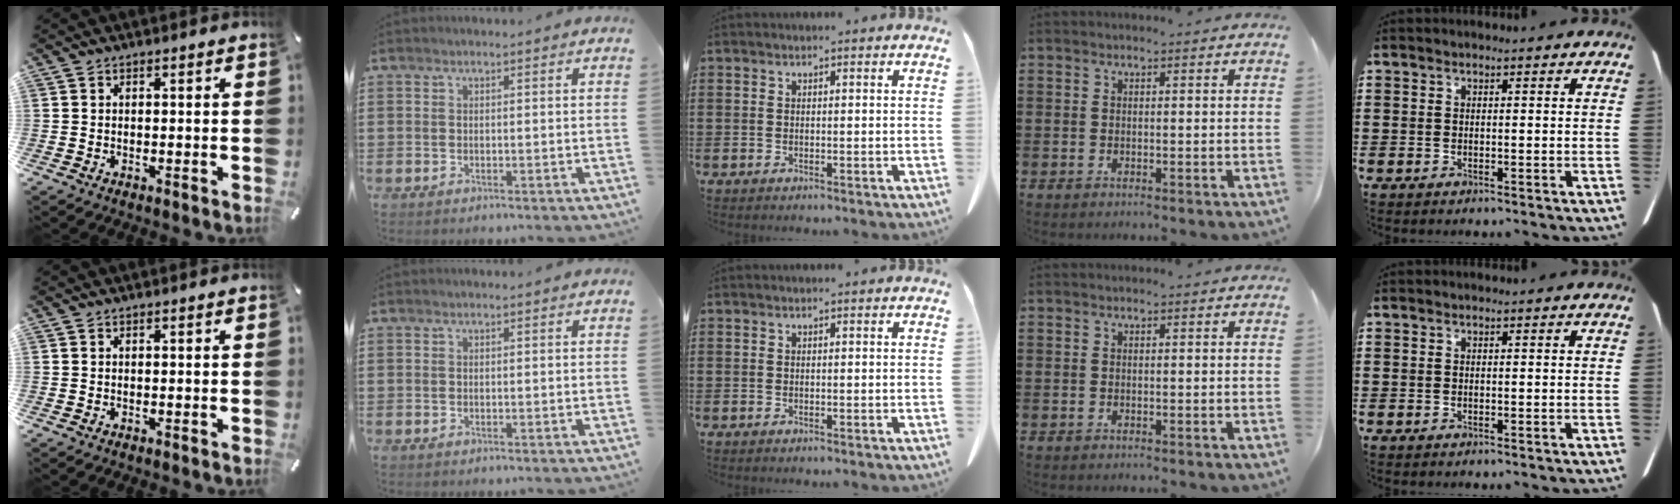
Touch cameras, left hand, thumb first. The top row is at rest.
{}